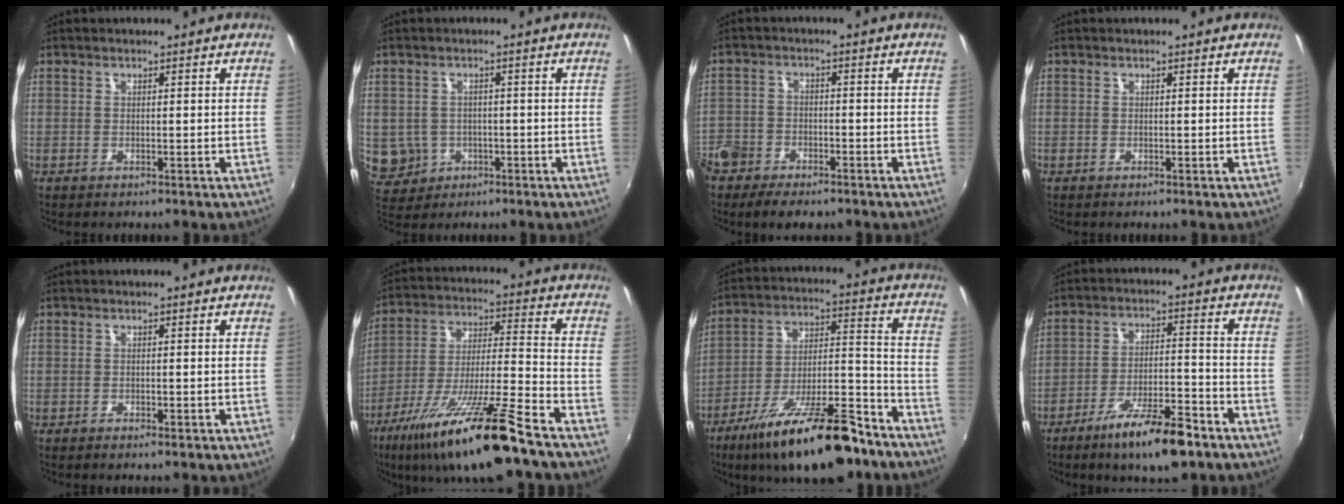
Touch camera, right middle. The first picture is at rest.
{"total": 5.8, "force": [-1.2, 5.5, 1.5], "torque": [-0.045, 0.002, -0.004]}
{"total": 10.1, "force": [-7.0, 6.0, 4.1], "torque": [-0.121, -0.010, -0.128]}
{"total": 0.0}
{"total": 0.9, "force": [-0.6, 0.4, 0.5], "torque": [-0.009, -0.004, -0.012]}
{"total": 19.7, "force": [-13.7, 0.9, 14.2], "torque": [-0.266, -0.035, -0.238]}
{"total": 22.7, "force": [-16.0, 6.6, 14.7], "torque": [-0.252, -0.015, -0.247]}
{"total": 12.5, "force": [-8.7, 2.9, 8.6], "torque": [-0.159, -0.010, -0.141]}